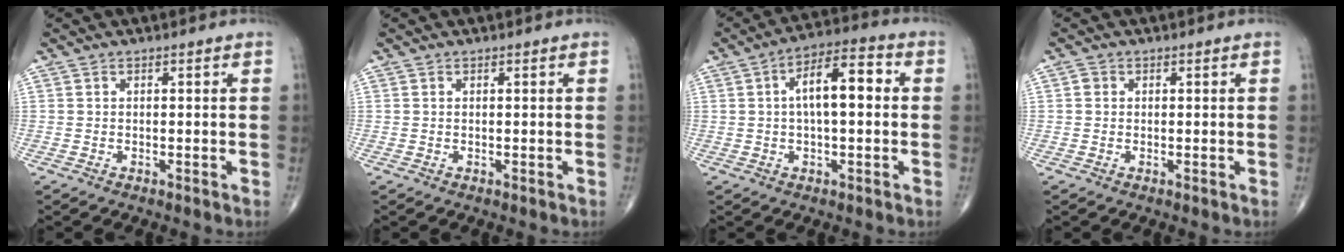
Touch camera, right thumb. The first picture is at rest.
{"total": 0.0}
{"total": 10.6, "force": [1.4, 4.4, 9.6], "torque": [-0.150, 0.028, 0.013]}
{"total": 1.0, "force": [0.1, 1.0, 0.3], "torque": [-0.001, 0.002, 0.000]}